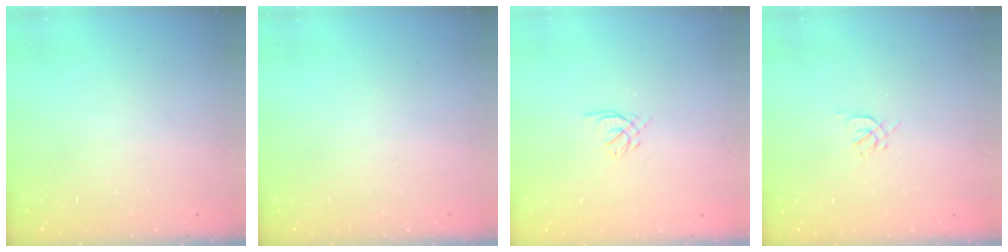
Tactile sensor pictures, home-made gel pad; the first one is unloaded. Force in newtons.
{"total": 0.0}
{"total": 1.4, "press": 1.3, "slide": 0.5}
{"total": 1.2, "press": 1.2, "slide": 0.4}